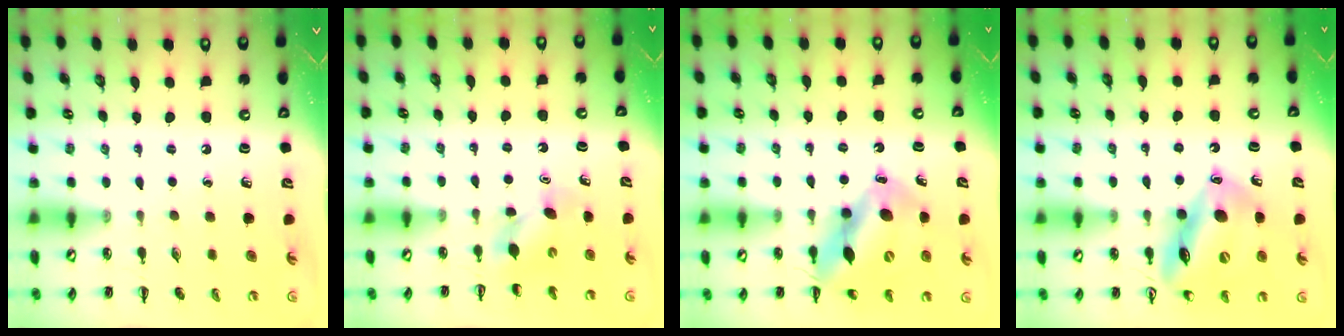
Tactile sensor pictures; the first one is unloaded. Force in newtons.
{"total": 4.1, "press": 4.0, "slide": 1.0}
{"total": 12.8, "press": 12.4, "slide": 3.2}
{"total": 15.9, "press": 15.6, "slide": 3.0}